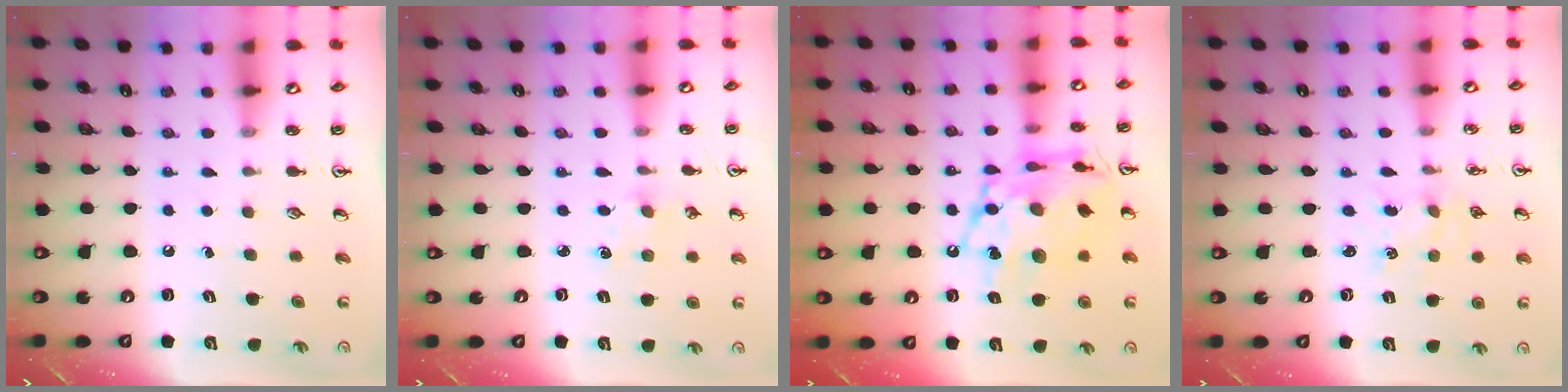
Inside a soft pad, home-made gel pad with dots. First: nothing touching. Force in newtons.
{"total": 1.5, "press": 1.4, "slide": 0.2}
{"total": 17.2, "press": 17.1, "slide": 1.7}
{"total": 1.4, "press": 1.4, "slide": 0.2}